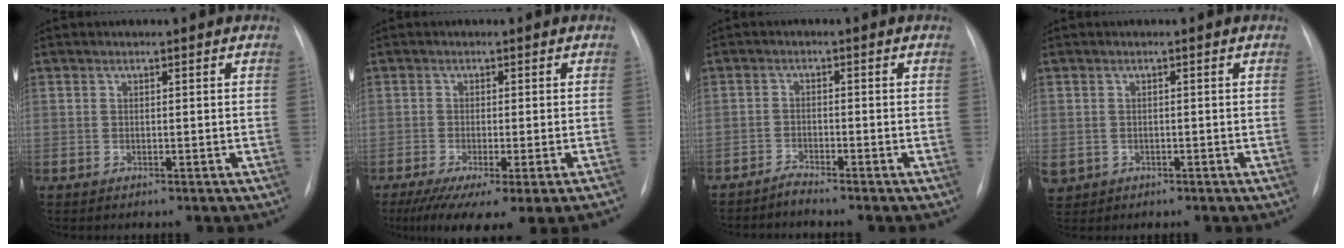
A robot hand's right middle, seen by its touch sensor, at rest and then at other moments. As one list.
[{"total": 12.2, "force": [-9.3, 0.7, 7.9], "torque": [-0.095, -0.029, -0.138]}, {"total": 1.7, "force": [-1.7, -0.3, -0.1], "torque": [0.003, -0.007, -0.033]}, {"total": 4.3, "force": [-1.8, 3.8, 1.3], "torque": [-0.036, 0.002, -0.019]}]